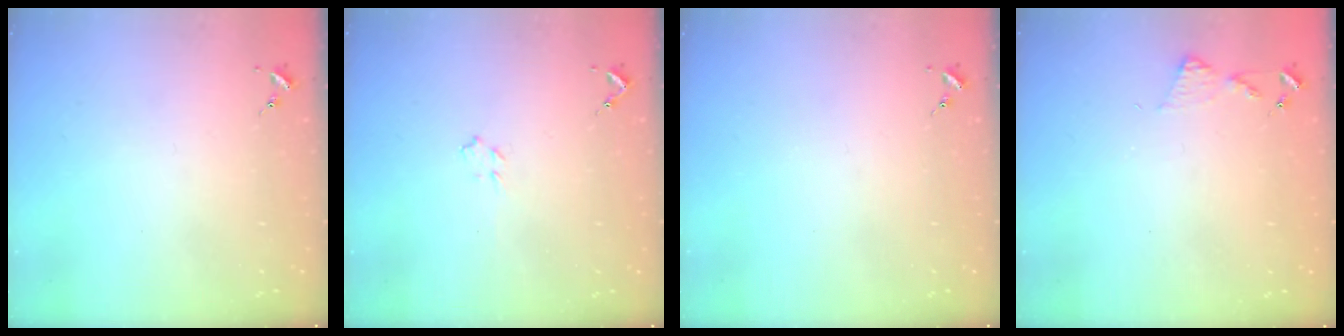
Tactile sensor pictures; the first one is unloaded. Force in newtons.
{"total": 4.2, "press": 4.1, "slide": 0.6}
{"total": 0.0}
{"total": 5.0, "press": 5.0, "slide": 0.6}